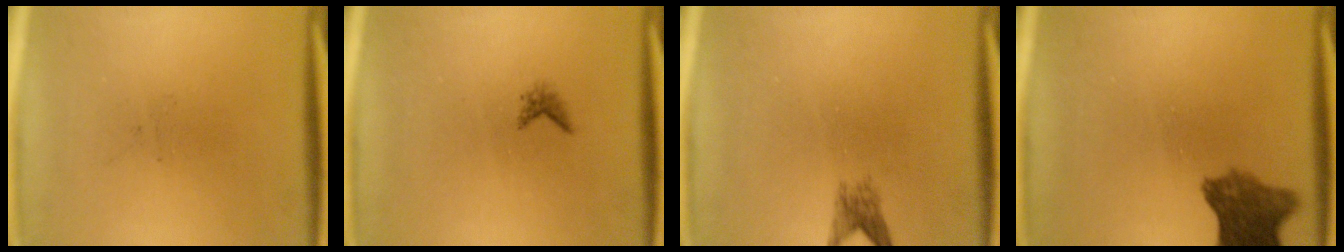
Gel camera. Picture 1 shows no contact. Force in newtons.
{"total": 0.9}
{"total": 1.9}
{"total": 7.1}